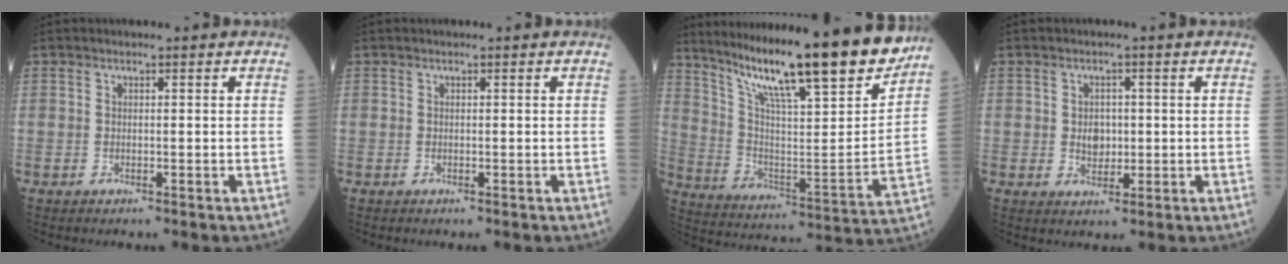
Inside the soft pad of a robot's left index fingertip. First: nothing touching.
{"total": 0.0}
{"total": 25.2, "force": [20.3, 1.3, 14.9], "torque": [-0.250, -0.039, 0.308]}
{"total": 2.9, "force": [0.0, 2.3, 1.8], "torque": [-0.027, 0.004, 0.005]}